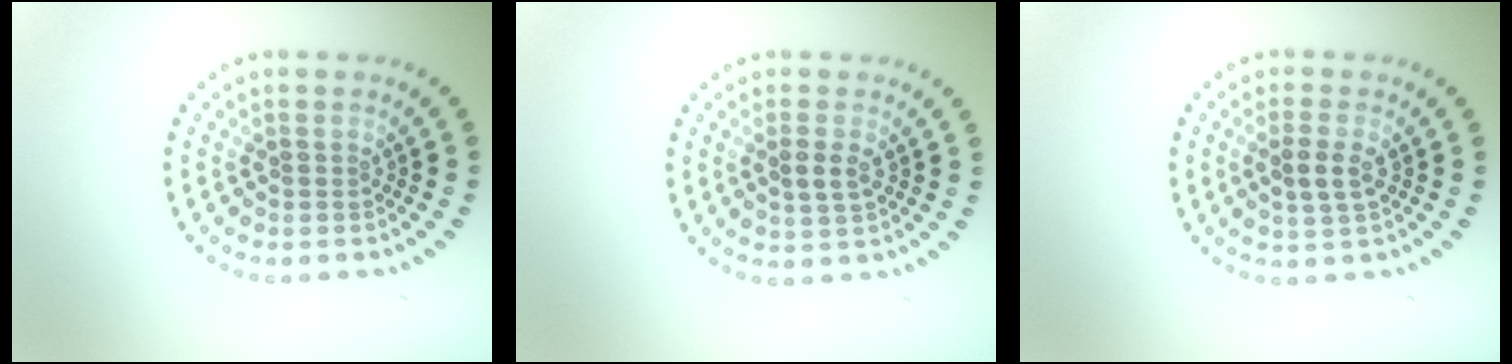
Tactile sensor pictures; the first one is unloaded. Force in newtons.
{"total": 1.9, "press": 1.8, "slide": 0.3}
{"total": 2.4, "press": 2.3, "slide": 0.8}